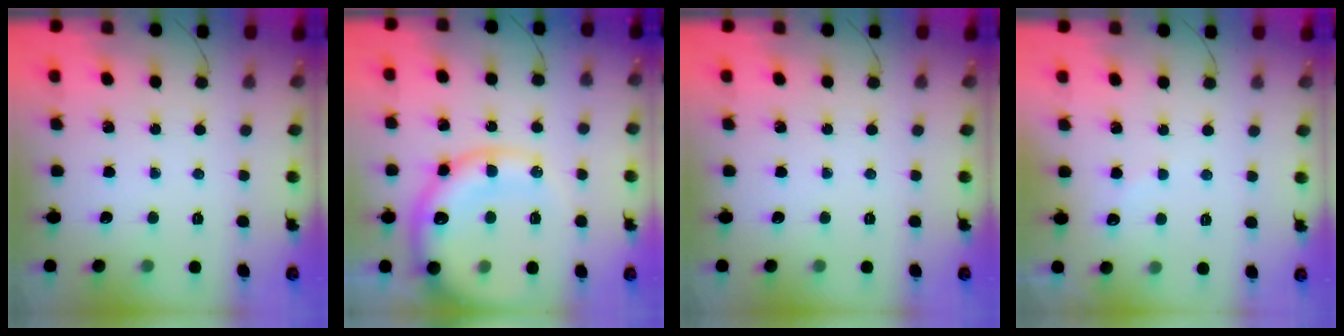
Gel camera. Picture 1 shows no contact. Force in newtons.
{"total": 19.5, "press": 19.1, "slide": 4.0}
{"total": 0.0}
{"total": 5.3, "press": 5.2, "slide": 1.0}